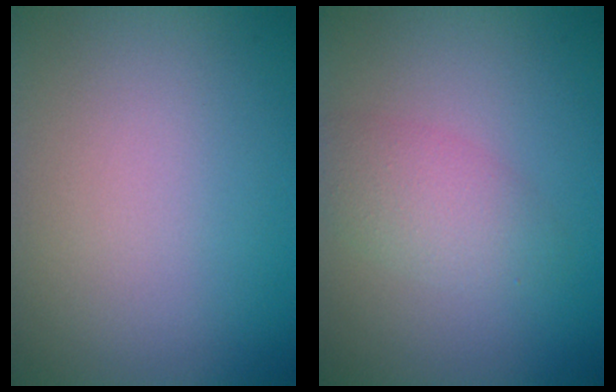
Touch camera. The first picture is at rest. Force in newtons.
{"total": 2.9, "press": 2.9, "slide": 0.1}